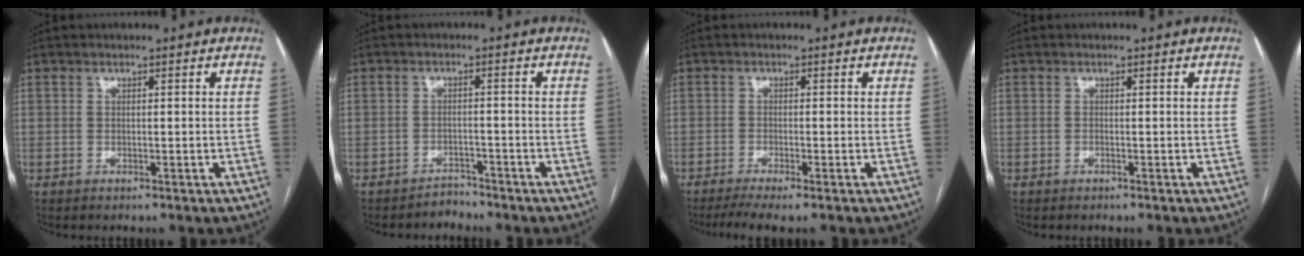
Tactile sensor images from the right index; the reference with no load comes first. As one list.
[{"total": 2.2, "force": [-2.0, 0.7, -0.6], "torque": [0.014, -0.001, -0.031]}, {"total": 4.9, "force": [-3.5, 0.1, 3.4], "torque": [-0.055, -0.009, -0.059]}, {"total": 0.0}]